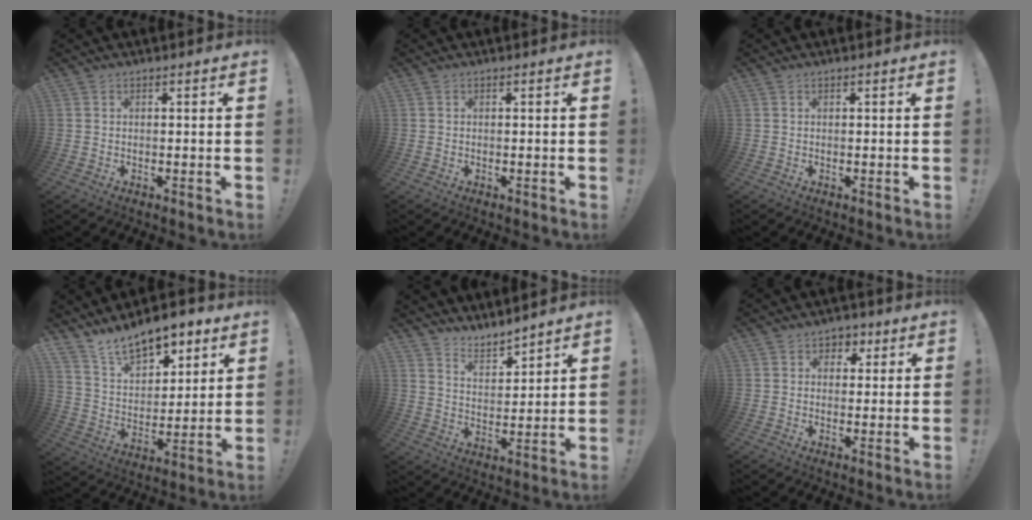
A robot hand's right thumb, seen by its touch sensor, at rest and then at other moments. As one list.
[{"total": 0.0}, {"total": 0.0}, {"total": 14.2, "force": [11.4, 6.6, 5.4], "torque": [-0.096, -0.082, 0.209]}, {"total": 5.2, "force": [4.9, 1.5, 1.0], "torque": [-0.007, -0.046, 0.089]}, {"total": 3.9, "force": [1.4, 3.4, 1.1], "torque": [-0.007, -0.005, 0.024]}]